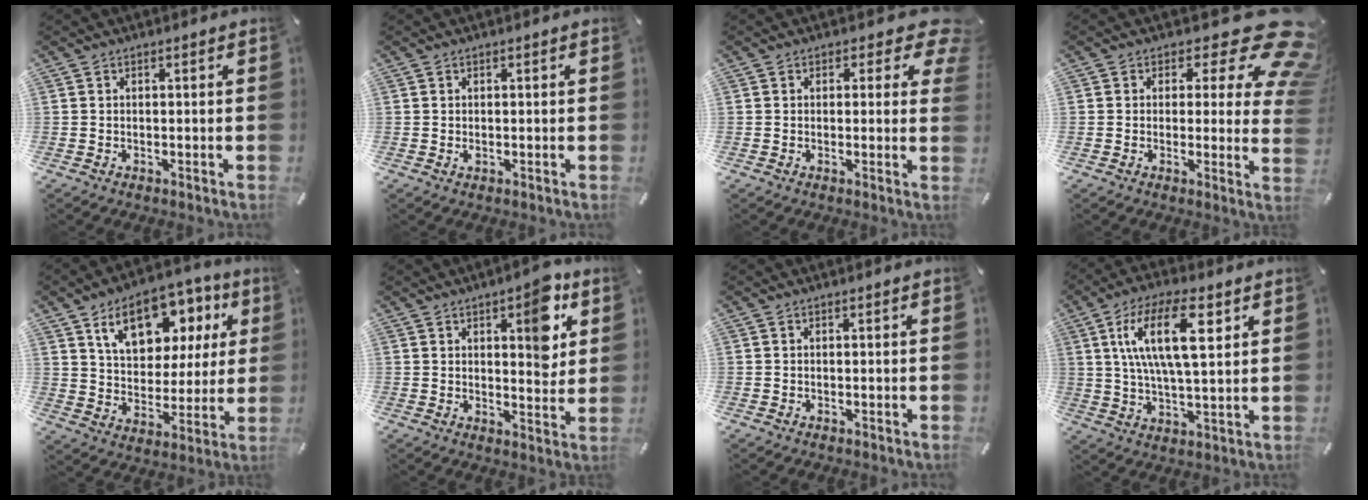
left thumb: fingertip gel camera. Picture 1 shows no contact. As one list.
[{"total": 0.7, "force": [-0.1, 0.4, 0.5], "torque": [-0.011, -0.001, -0.001]}, {"total": 6.5, "force": [2.9, 3.5, 4.6], "torque": [-0.046, -0.016, 0.044]}, {"total": 15.8, "force": [7.1, 7.1, 12.1], "torque": [-0.153, -0.047, 0.115]}, {"total": 16.5, "force": [8.9, 10.3, 9.4], "torque": [-0.150, -0.030, 0.157]}, {"total": 9.2, "force": [4.0, 3.8, 7.4], "torque": [-0.069, -0.029, 0.053]}, {"total": 0.0}, {"total": 15.4, "force": [5.7, 5.7, 13.1], "torque": [-0.256, 0.000, 0.089]}]